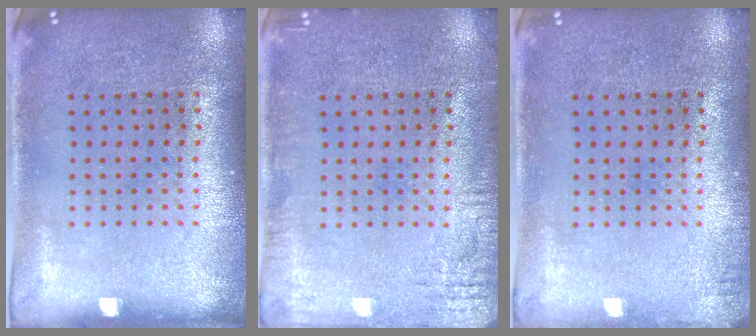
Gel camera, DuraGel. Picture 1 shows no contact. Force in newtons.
{"total": 2.3, "press": 2.3, "slide": 0.3}
{"total": 0.9, "press": 0.9, "slide": 0.2}